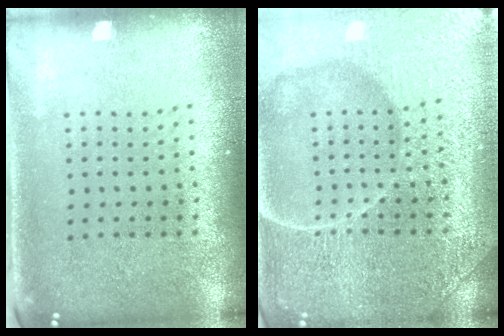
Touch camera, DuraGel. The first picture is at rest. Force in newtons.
{"total": 7.3, "press": 7.2, "slide": 0.9}